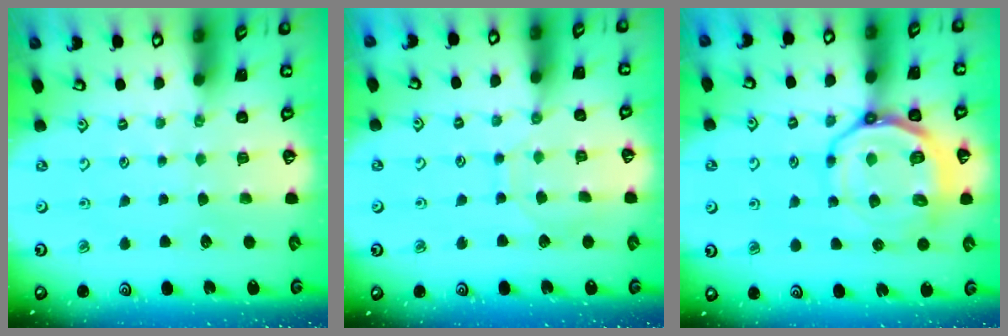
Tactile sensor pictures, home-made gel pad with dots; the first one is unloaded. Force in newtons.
{"total": 6.8, "press": 6.8, "slide": 0.6}
{"total": 14.3, "press": 14.1, "slide": 2.7}